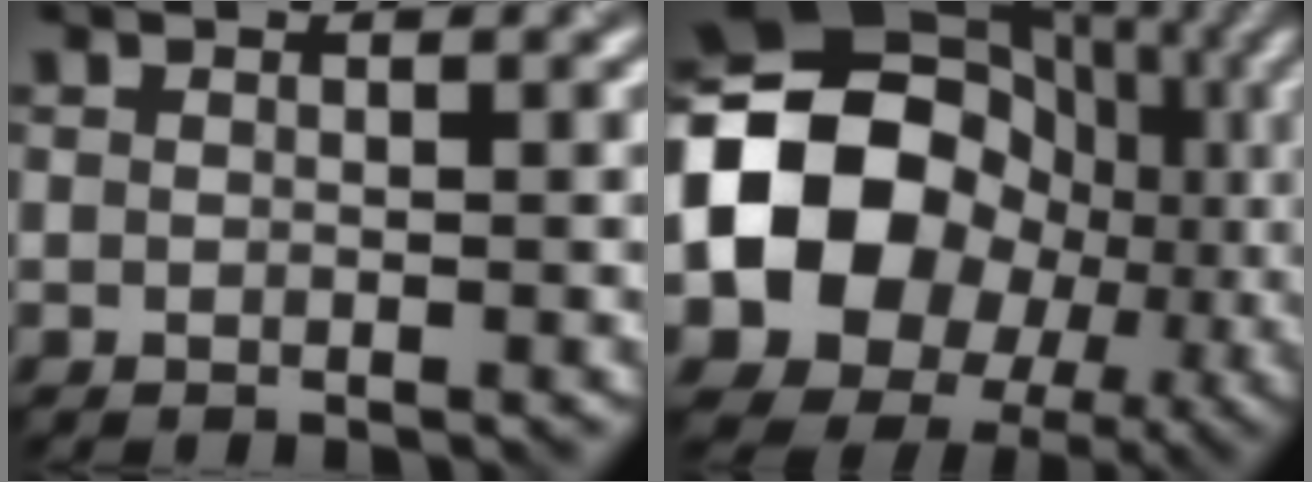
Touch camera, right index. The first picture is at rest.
{"total": 16.3, "force": [-1.1, 13.3, 9.4], "torque": [-0.164, -0.009, -0.027]}